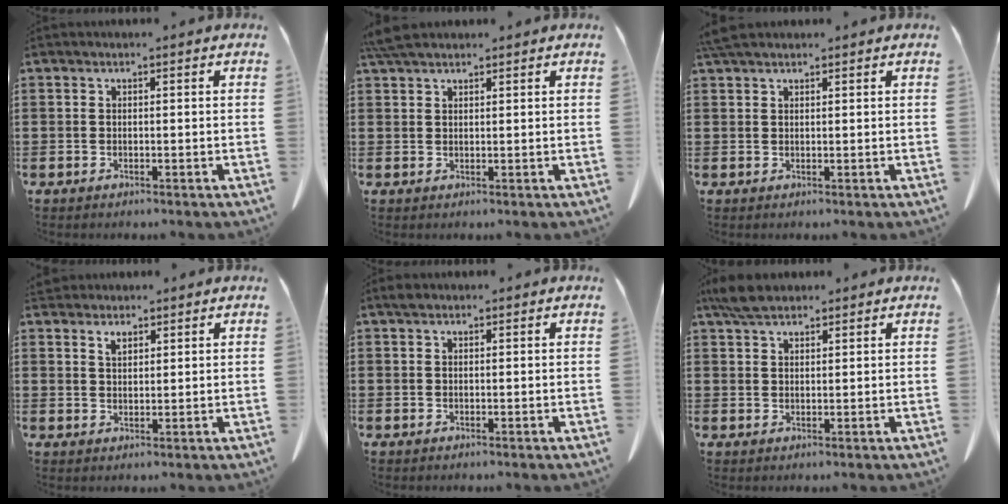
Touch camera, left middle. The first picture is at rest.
{"total": 3.4, "force": [2.8, 0.9, 1.8], "torque": [-0.043, 0.003, 0.054]}
{"total": 2.5, "force": [2.1, 0.6, 1.2], "torque": [-0.030, 0.004, 0.041]}
{"total": 2.2, "force": [1.8, 1.0, 0.8], "torque": [-0.020, 0.003, 0.036]}
{"total": 1.0, "force": [0.7, 0.6, 0.4], "torque": [-0.011, 0.004, 0.013]}
{"total": 4.2, "force": [3.4, 1.5, 2.0], "torque": [-0.048, 0.001, 0.065]}